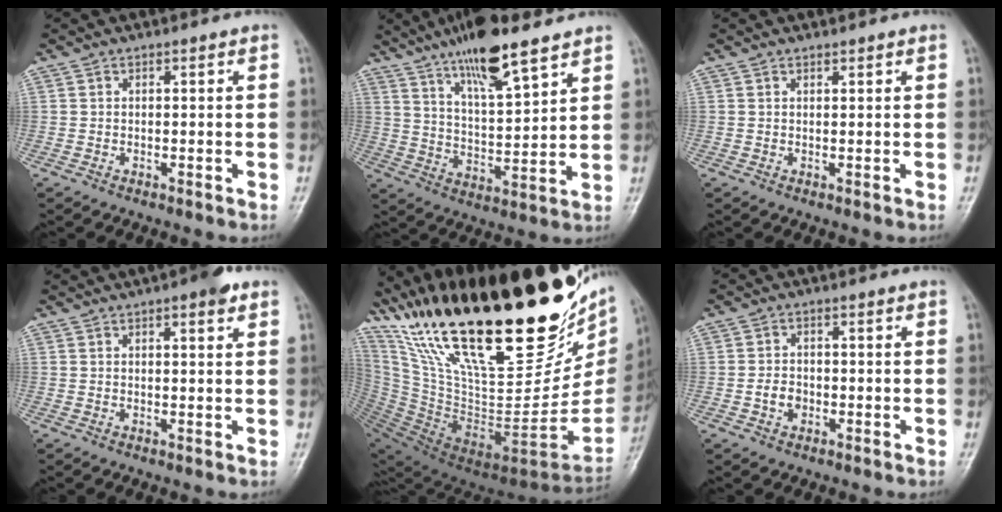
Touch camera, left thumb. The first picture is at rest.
{"total": 14.3, "force": [10.2, 3.2, 9.5], "torque": [-0.151, -0.053, 0.183]}
{"total": 0.6, "force": [0.6, 0.1, 0.0], "torque": [-0.001, -0.006, 0.009]}
{"total": 4.2, "force": [2.5, 1.1, 3.2], "torque": [-0.035, -0.005, 0.029]}
{"total": 46.3, "force": [28.7, 16.9, 32.2], "torque": [-0.444, -0.062, 0.490]}
{"total": 2.6, "force": [-0.6, 2.1, 1.4], "torque": [-0.016, 0.007, -0.011]}